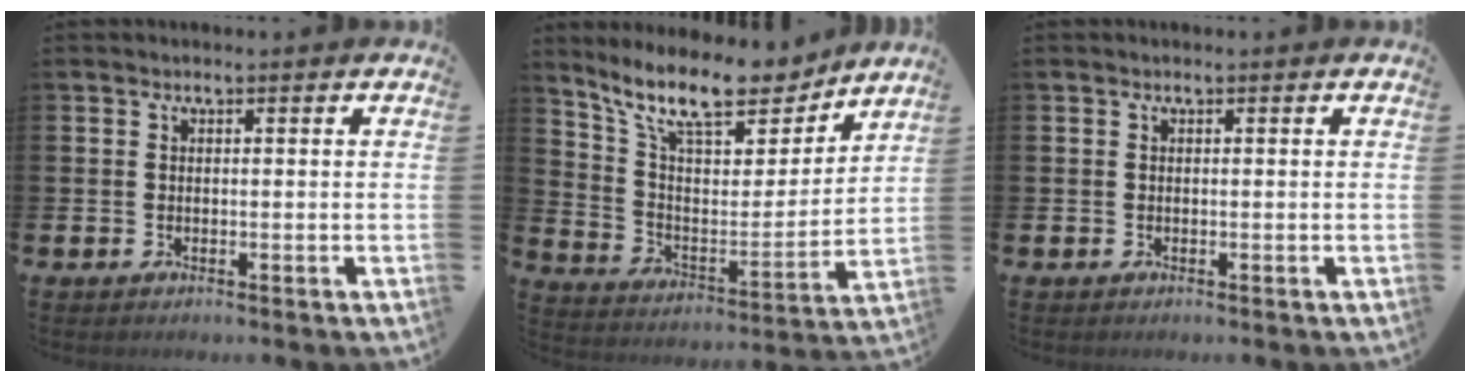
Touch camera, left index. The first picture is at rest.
{"total": 12.7, "force": [10.8, 3.7, 5.6], "torque": [-0.143, -0.064, 0.190]}
{"total": 0.0}